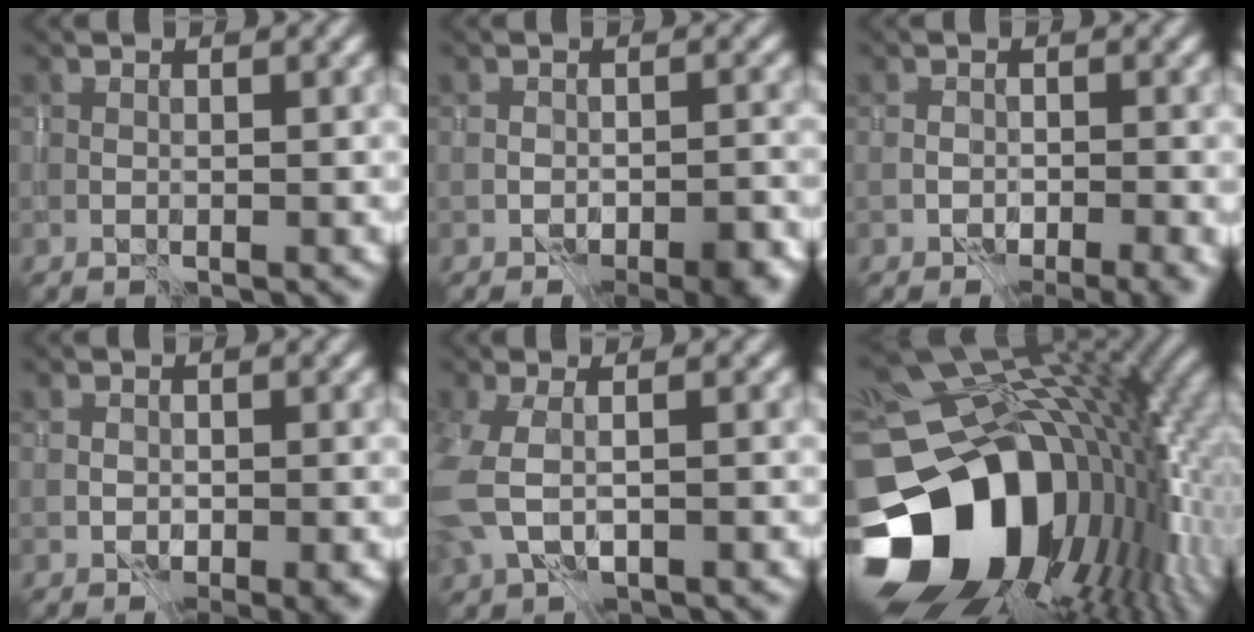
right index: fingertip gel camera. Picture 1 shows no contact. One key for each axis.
{"total": 4.5, "fx": -3.0, "fy": 1.8, "fz": 2.9, "tx": -0.038, "ty": -0.005, "tz": -0.037}
{"total": 3.3, "fx": -2.1, "fy": 1.5, "fz": 2.1, "tx": -0.027, "ty": -0.012, "tz": -0.030}
{"total": 2.0, "fx": -1.1, "fy": 1.0, "fz": 1.4, "tx": -0.023, "ty": -0.010, "tz": -0.010}
{"total": 4.4, "fx": -1.1, "fy": 2.5, "fz": 3.4, "tx": -0.100, "ty": -0.010, "tz": -0.021}
{"total": 20.4, "fx": -5.4, "fy": 14.2, "fz": 13.5, "tx": -0.268, "ty": -0.053, "tz": -0.070}